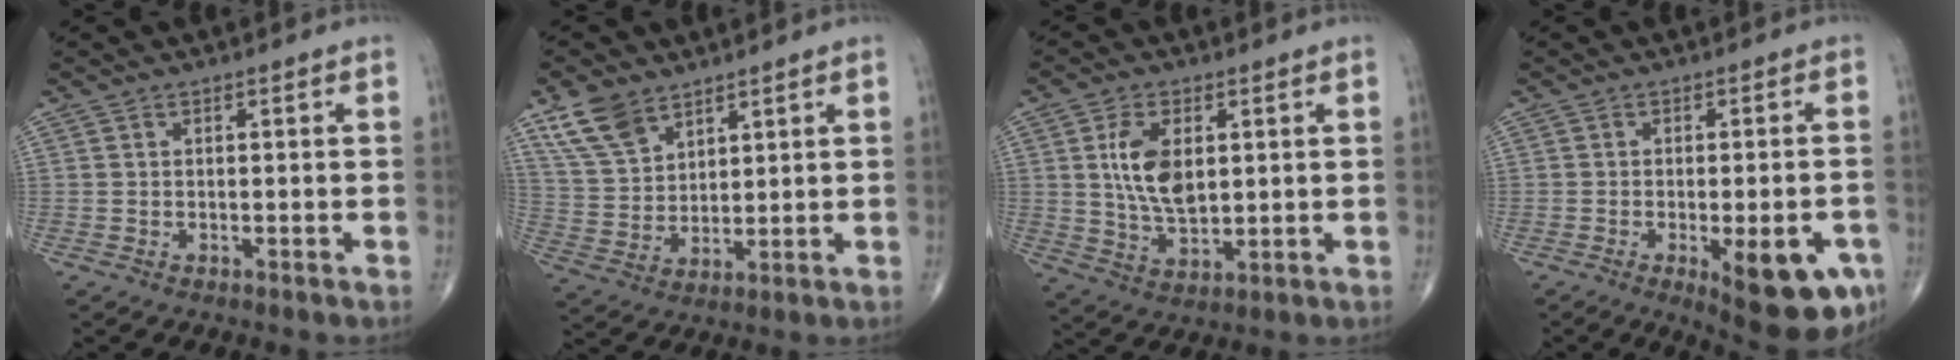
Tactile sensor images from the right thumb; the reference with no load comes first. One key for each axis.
{"total": 9.4, "fx": 6.4, "fy": 5.3, "fz": 4.5, "tx": -0.076, "ty": -0.022, "tz": 0.135}
{"total": 8.3, "fx": 1.7, "fy": 4.7, "fz": 6.6, "tx": -0.113, "ty": -0.010, "tz": 0.037}
{"total": 13.5, "fx": -5.3, "fy": 4.6, "fz": 11.6, "tx": -0.110, "ty": 0.005, "tz": -0.056}